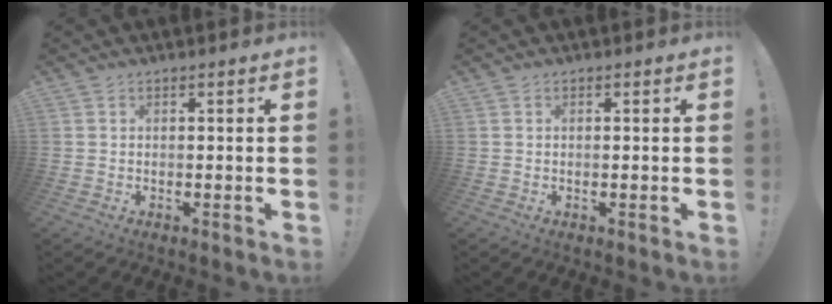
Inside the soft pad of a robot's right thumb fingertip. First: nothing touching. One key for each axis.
{"total": 0.0}